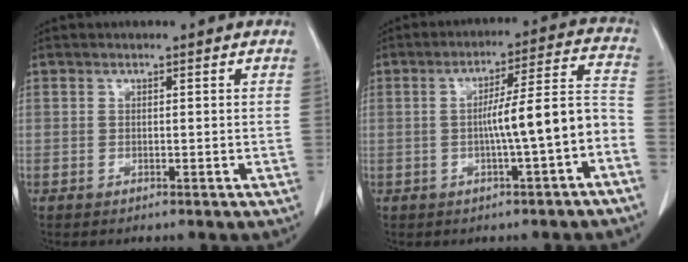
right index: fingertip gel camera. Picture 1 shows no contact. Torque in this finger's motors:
{"motor_torque": [1.51, -0.53, 0.73, 0.17]}